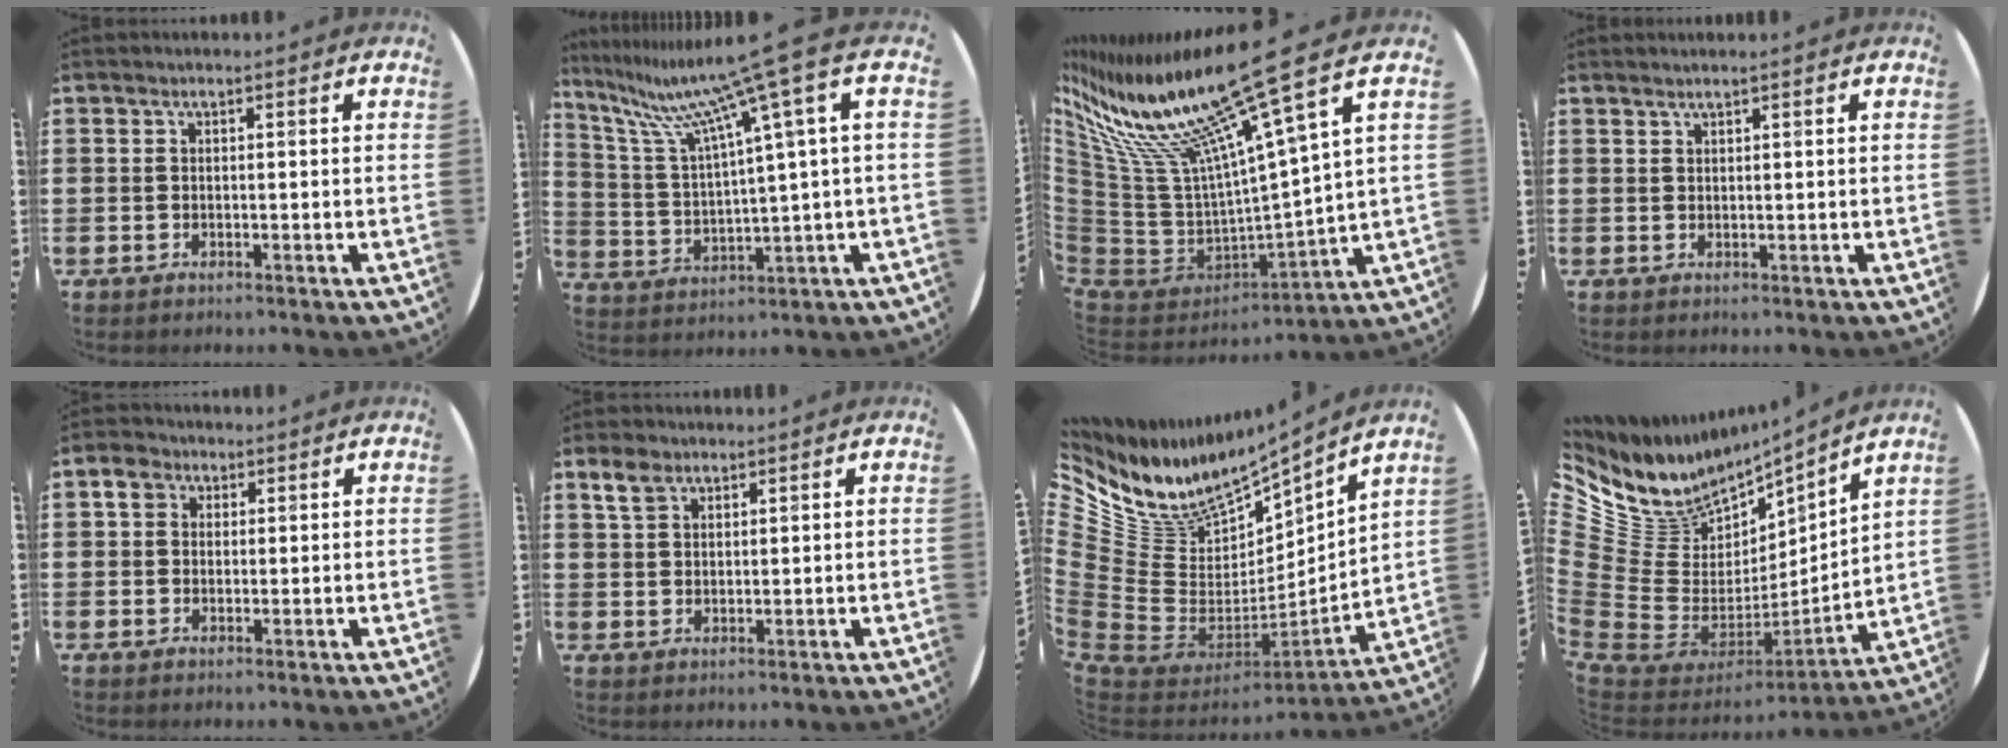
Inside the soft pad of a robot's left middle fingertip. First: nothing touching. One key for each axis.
{"total": 13.0, "fx": 8.7, "fy": 1.0, "fz": 9.6, "tx": -0.220, "ty": -0.045, "tz": 0.142}
{"total": 18.2, "fx": 13.9, "fy": 2.0, "fz": 11.6, "tx": -0.275, "ty": -0.103, "tz": 0.225}
{"total": 0.7, "fx": 0.6, "fy": -0.4, "fz": -0.2, "tx": 0.004, "ty": -0.002, "tz": 0.011}
{"total": 2.8, "fx": 1.6, "fy": 2.2, "fz": 0.7, "tx": -0.014, "ty": 0.008, "tz": 0.027}
{"total": 3.2, "fx": 2.3, "fy": 1.8, "fz": 1.3, "tx": -0.023, "ty": 0.002, "tz": 0.043}
{"total": 7.9, "fx": 6.7, "fy": 4.1, "fz": 1.3, "tx": -0.081, "ty": -0.074, "tz": 0.123}
{"total": 7.8, "fx": 4.6, "fy": 6.2, "fz": 1.3, "tx": -0.084, "ty": -0.058, "tz": 0.090}